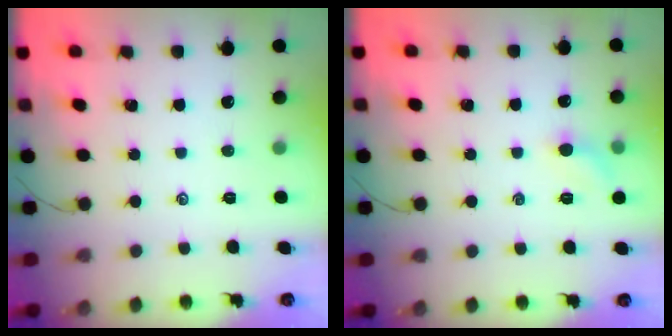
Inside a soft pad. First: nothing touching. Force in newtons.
{"total": 6.3, "press": 6.1, "slide": 1.6}